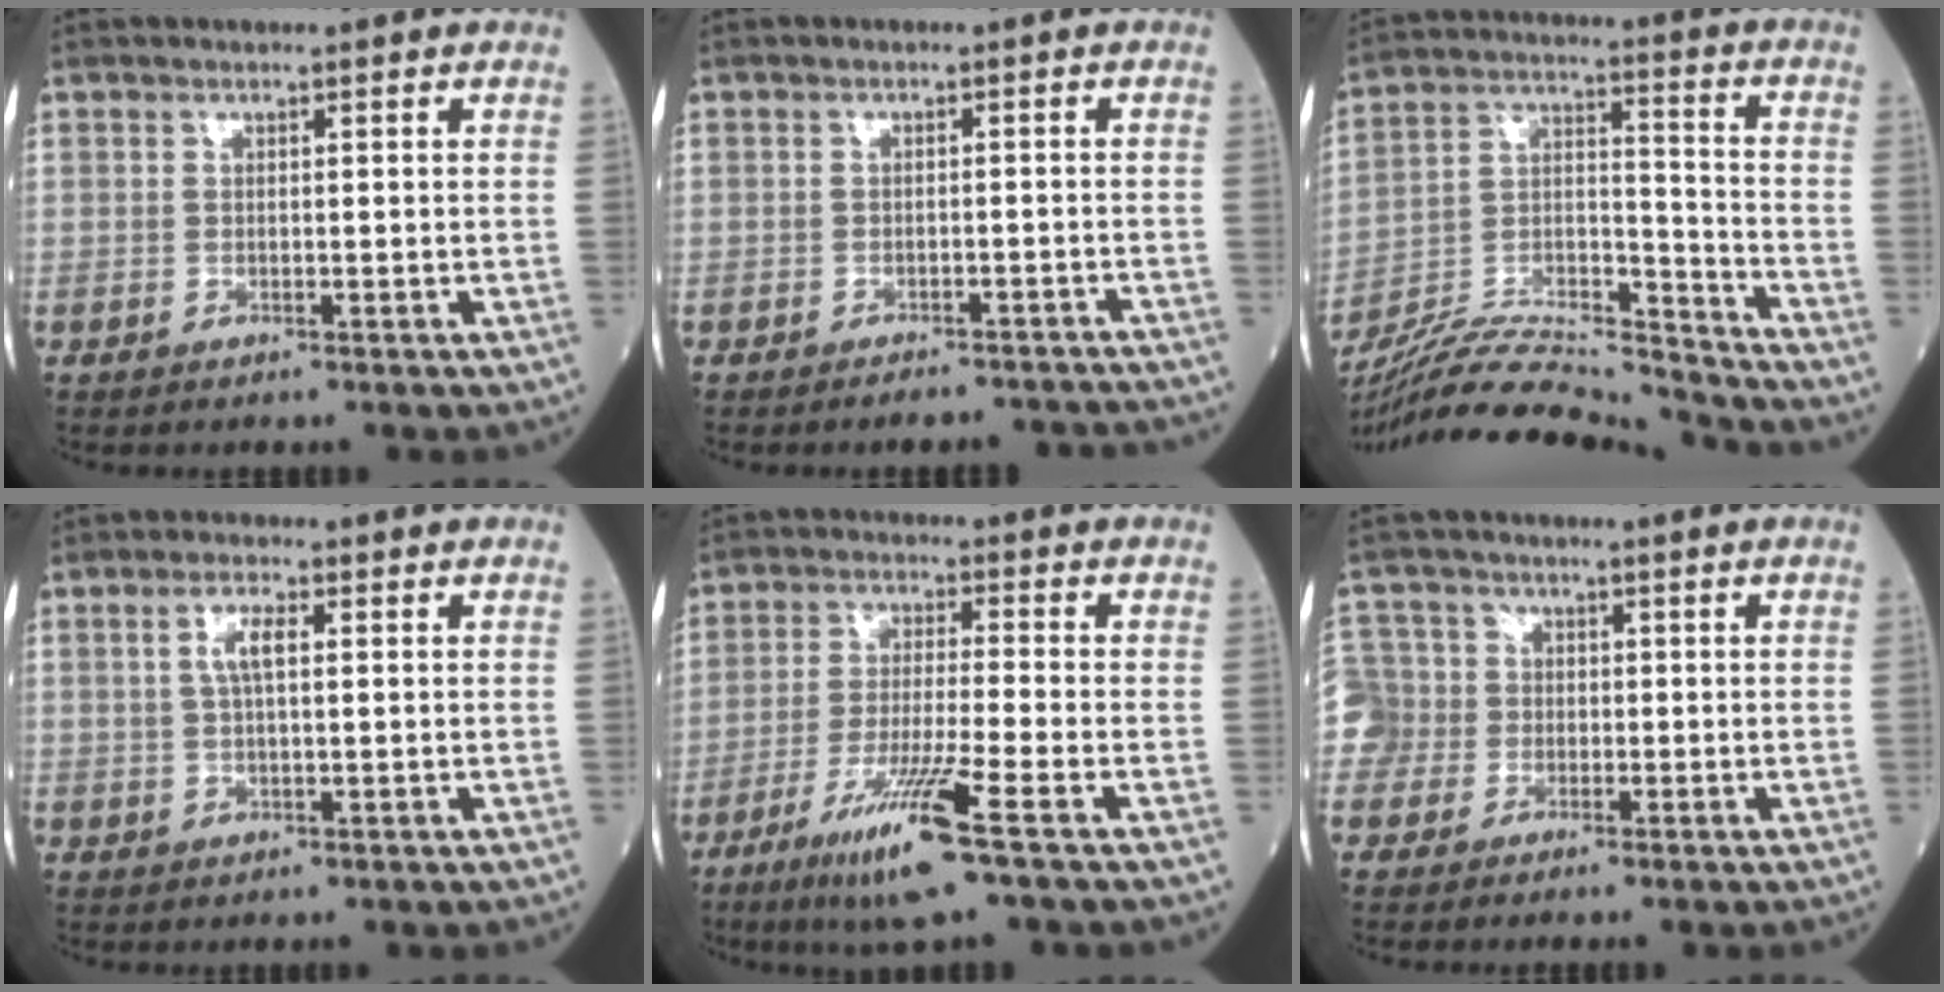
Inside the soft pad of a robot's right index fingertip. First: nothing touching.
{"total": 7.2, "force": [-7.0, 1.3, 1.4], "torque": [-0.007, -0.001, -0.075]}
{"total": 18.8, "force": [-18.1, 0.3, 5.2], "torque": [-0.103, 0.020, -0.310]}
{"total": 3.5, "force": [0.9, 0.9, 3.2], "torque": [-0.068, 0.007, 0.018]}
{"total": 10.6, "force": [-5.7, -0.9, 8.8], "torque": [-0.171, -0.026, -0.107]}
{"total": 5.8, "force": [-1.6, 5.6, 0.0], "torque": [-0.008, 0.025, -0.033]}